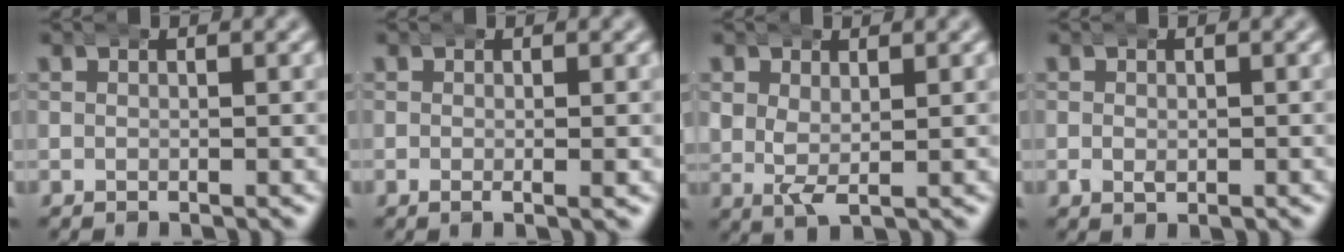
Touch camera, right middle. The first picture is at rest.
{"total": 1.2, "force": [-0.4, 0.2, 1.1], "torque": [-0.021, 0.003, -0.011]}
{"total": 3.0, "force": [0.4, 1.9, 2.3], "torque": [-0.068, -0.019, 0.018]}
{"total": 1.3, "force": [-0.4, 0.8, 0.9], "torque": [-0.018, -0.006, -0.001]}